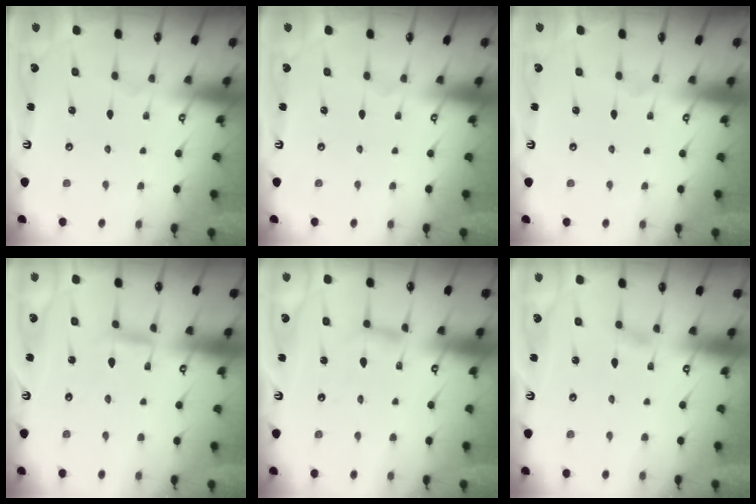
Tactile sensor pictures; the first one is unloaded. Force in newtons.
{"total": 0.0}
{"total": 0.0}
{"total": 4.0, "press": 4.0, "slide": 0.4}
{"total": 6.5, "press": 6.5, "slide": 0.6}
{"total": 1.4, "press": 1.4, "slide": 0.2}